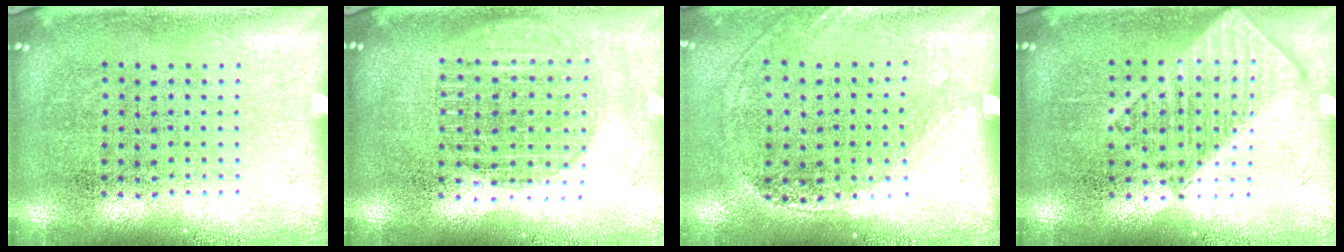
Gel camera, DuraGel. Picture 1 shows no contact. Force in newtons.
{"total": 1.7, "press": 1.5, "slide": 0.9}
{"total": 1.3, "press": 1.0, "slide": 0.8}
{"total": 2.9, "press": 2.9, "slide": 0.5}